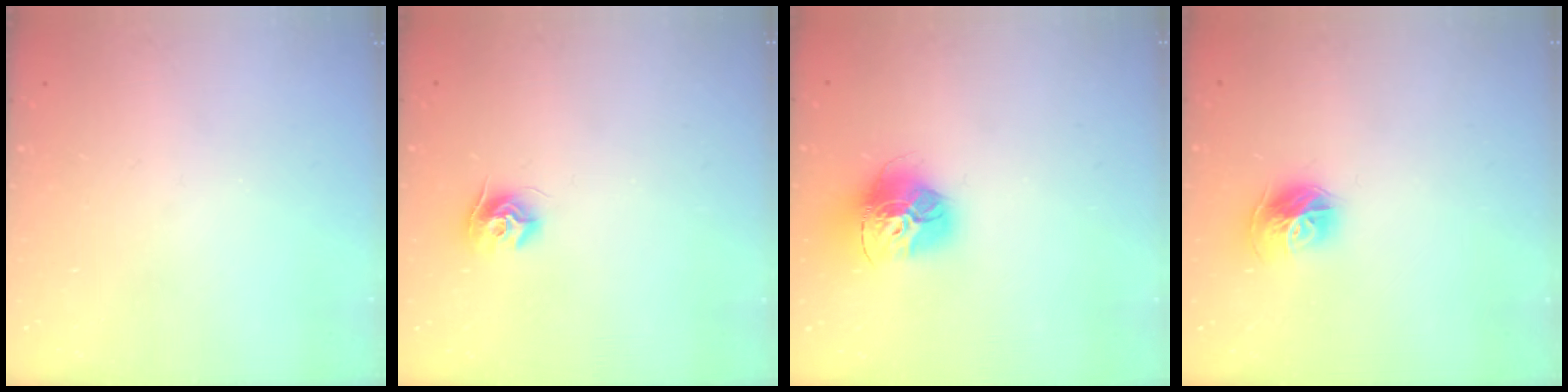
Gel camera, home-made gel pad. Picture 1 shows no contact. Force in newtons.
{"total": 8.8, "press": 8.8, "slide": 0.2}
{"total": 15.5, "press": 15.4, "slide": 1.7}
{"total": 10.6, "press": 10.5, "slide": 1.2}